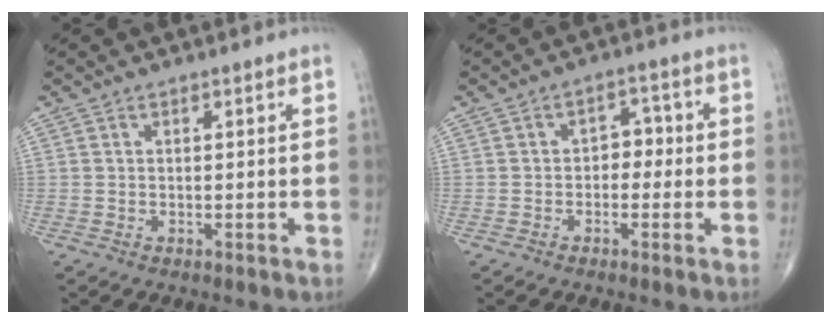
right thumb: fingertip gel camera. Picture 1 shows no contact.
{"total": 3.7, "force": [-0.6, 2.7, 2.4], "torque": [-0.011, 0.018, -0.019]}